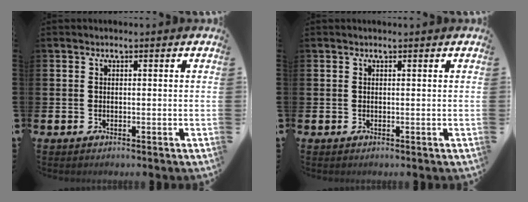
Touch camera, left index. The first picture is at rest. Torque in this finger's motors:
{"motor_torque": [-0.10, -1.12, 0.00, 0.00]}